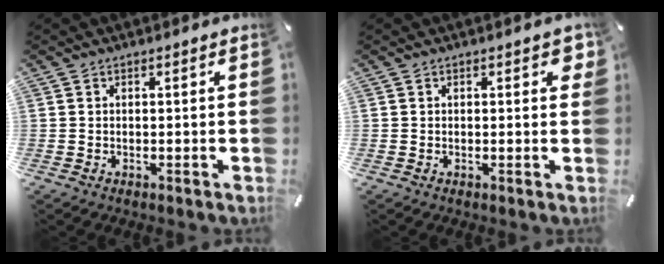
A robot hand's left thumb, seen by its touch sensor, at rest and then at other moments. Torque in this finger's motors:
{"motor_torque": [0.78, 0.64, 0.17, -0.28, 0.00]}